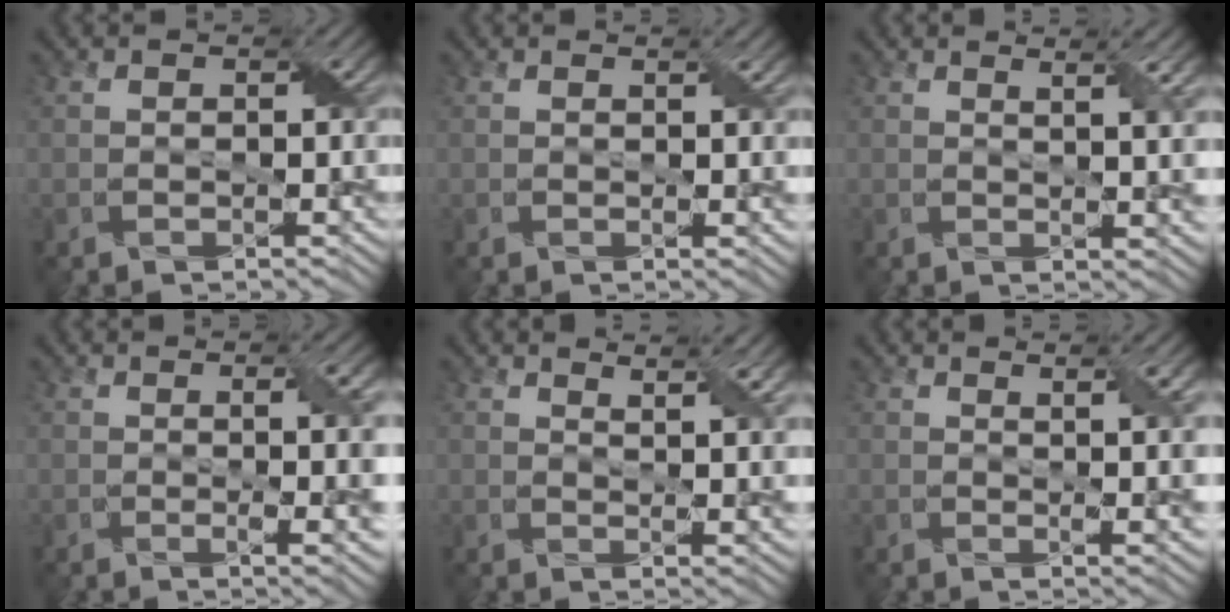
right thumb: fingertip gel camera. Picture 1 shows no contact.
{"total": 1.8, "force": [0.6, 0.2, 1.7], "torque": [-0.027, 0.002, 0.011]}
{"total": 4.2, "force": [1.9, 0.8, 3.7], "torque": [-0.059, 0.005, 0.031]}
{"total": 6.8, "force": [0.2, 1.5, 6.6], "torque": [-0.087, 0.002, 0.009]}
{"total": 5.1, "force": [3.4, 0.9, 3.7], "torque": [-0.061, 0.005, 0.058]}
{"total": 5.1, "force": [1.7, 0.9, 4.8], "torque": [-0.072, 0.003, 0.032]}